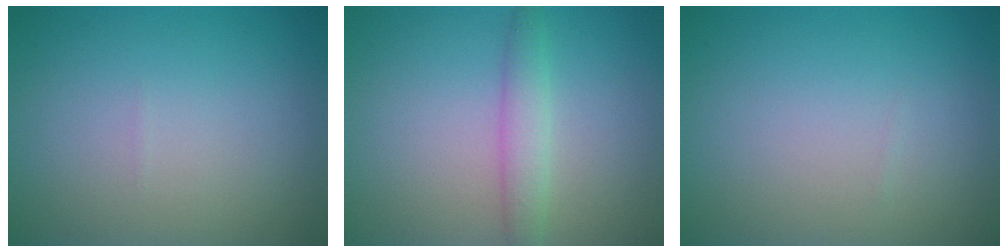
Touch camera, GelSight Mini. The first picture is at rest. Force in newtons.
{"total": 2.3, "press": 2.3, "slide": 0.2}
{"total": 0.0}